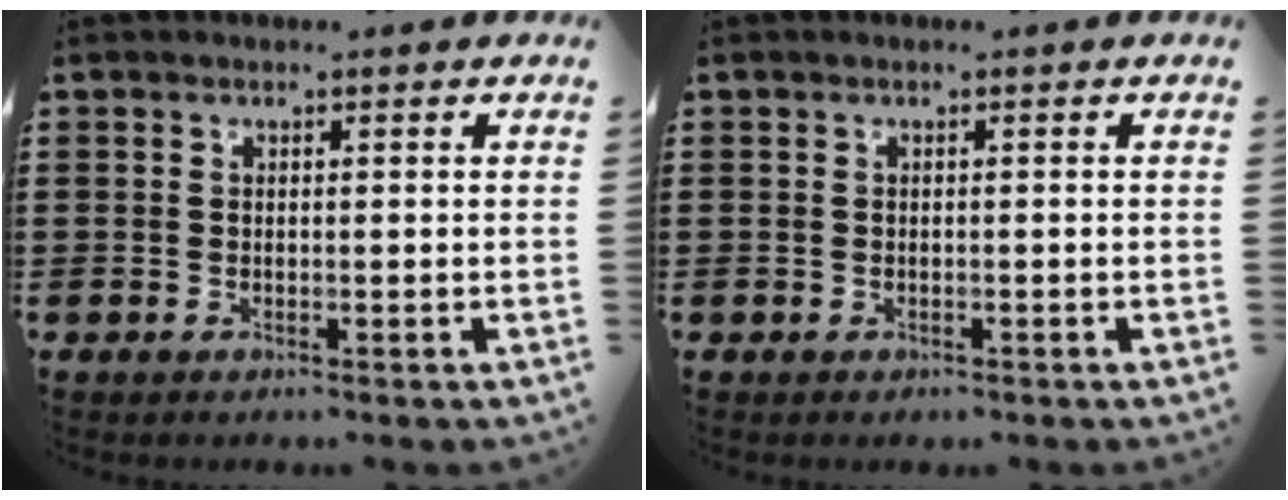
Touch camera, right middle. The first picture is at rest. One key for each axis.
{"total": 0.0}